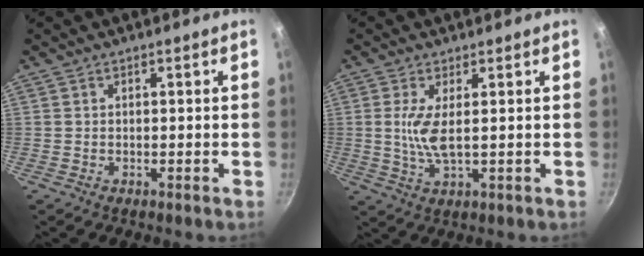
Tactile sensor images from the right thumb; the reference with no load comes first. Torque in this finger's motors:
{"motor_torque": [-0.02, 0.13, 0.74, 0.14, 0.06]}